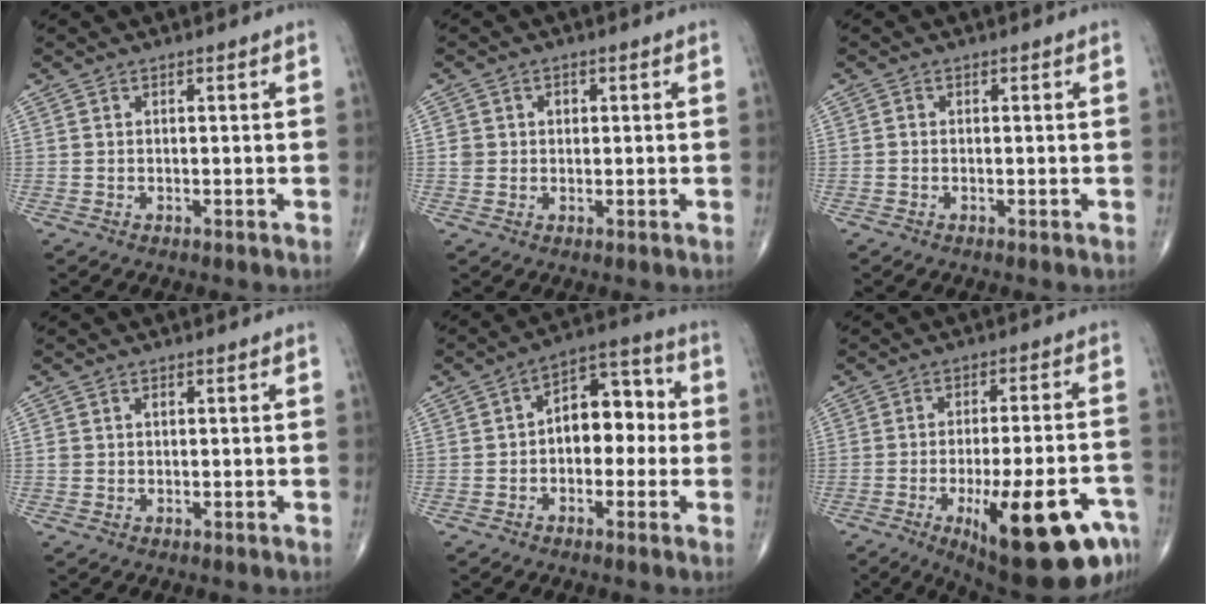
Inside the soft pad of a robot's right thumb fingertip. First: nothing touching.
{"total": 2.7, "force": [0.4, 2.5, 0.9], "torque": [-0.002, 0.002, 0.007]}
{"total": 0.5, "force": [-0.2, 0.4, 0.2], "torque": [-0.002, 0.001, -0.009]}
{"total": 1.1, "force": [0.2, 0.9, 0.6], "torque": [-0.009, 0.003, 0.006]}
{"total": 10.3, "force": [-0.3, 6.7, 7.9], "torque": [-0.077, 0.038, -0.020]}
{"total": 21.6, "force": [-9.9, 6.3, 18.2], "torque": [-0.204, 0.027, -0.126]}